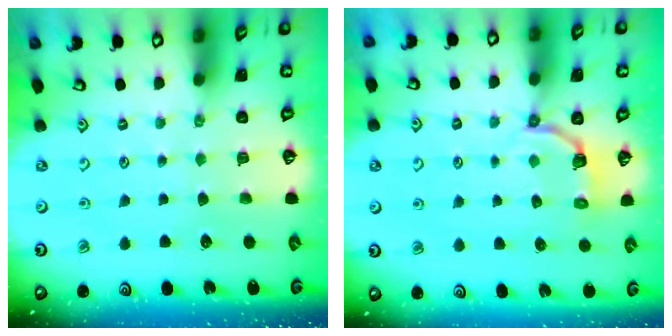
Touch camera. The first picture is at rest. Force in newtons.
{"total": 3.8, "press": 1.9, "slide": 3.3}